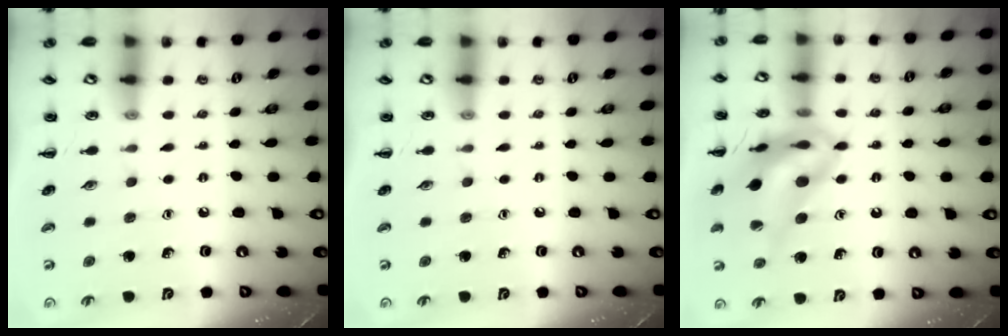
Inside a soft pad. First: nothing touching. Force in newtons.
{"total": 0.0}
{"total": 17.9, "press": 17.5, "slide": 3.6}